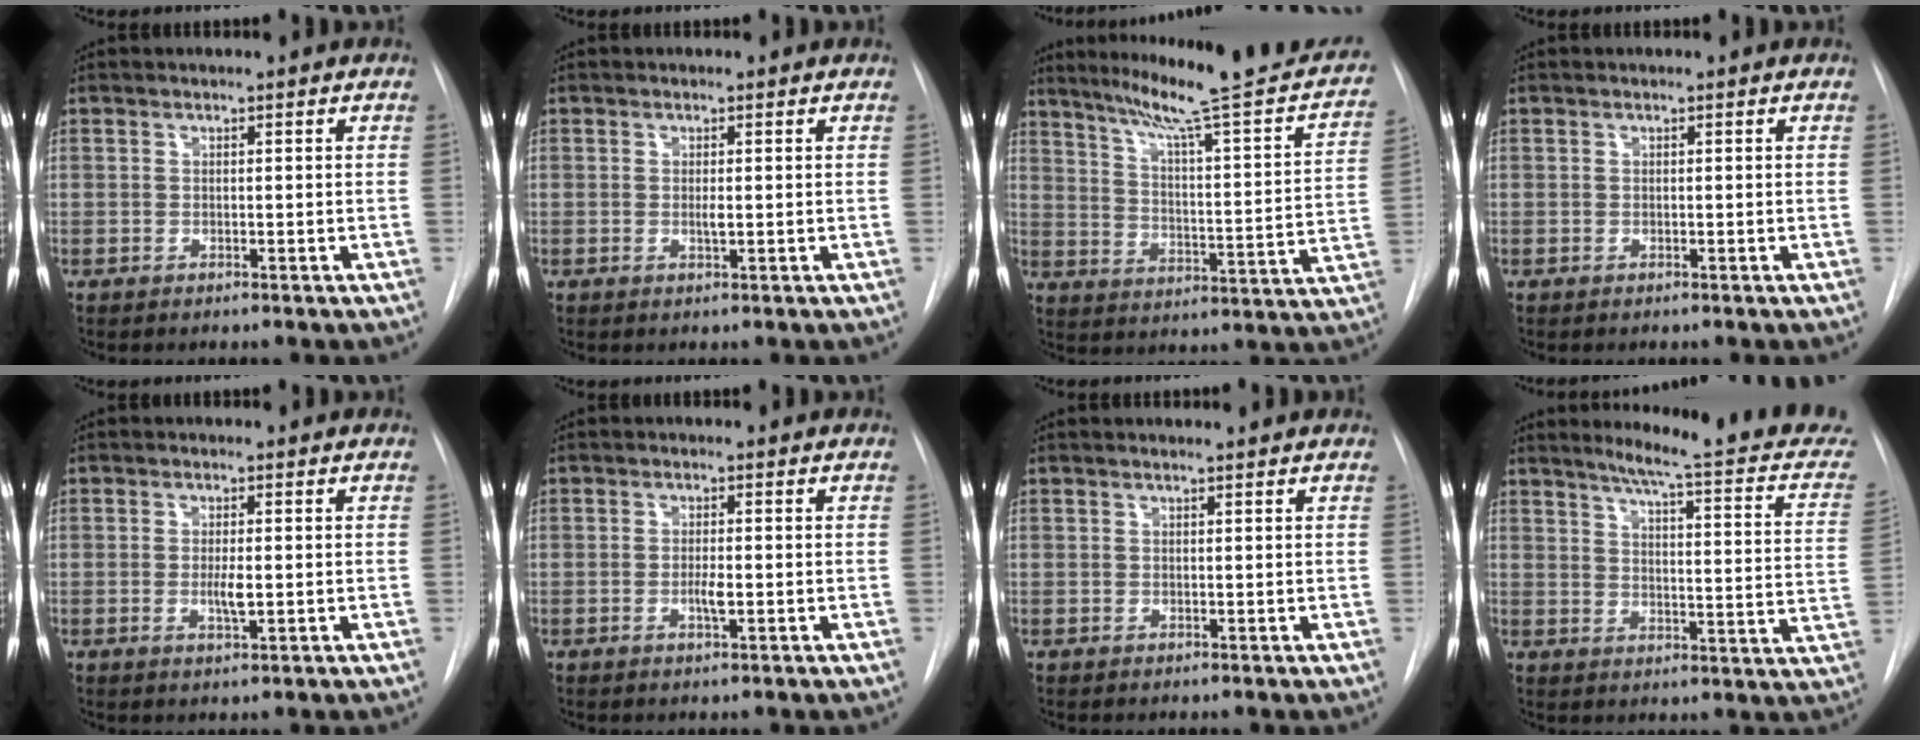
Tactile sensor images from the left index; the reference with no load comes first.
{"total": 0.9, "force": [0.0, 0.2, 0.9], "torque": [-0.020, -0.003, 0.001]}
{"total": 24.3, "force": [20.7, 1.4, 12.6], "torque": [-0.182, -0.041, 0.268]}
{"total": 0.0}
{"total": 2.6, "force": [-0.2, 0.6, 2.5], "torque": [-0.048, -0.004, -0.002]}
{"total": 2.0, "force": [-0.5, 0.4, 1.9], "torque": [-0.036, -0.001, -0.008]}
{"total": 2.0, "force": [1.9, 0.1, 0.5], "torque": [-0.014, 0.011, 0.020]}
{"total": 18.8, "force": [16.9, 0.9, 8.2], "torque": [-0.101, -0.068, 0.193]}